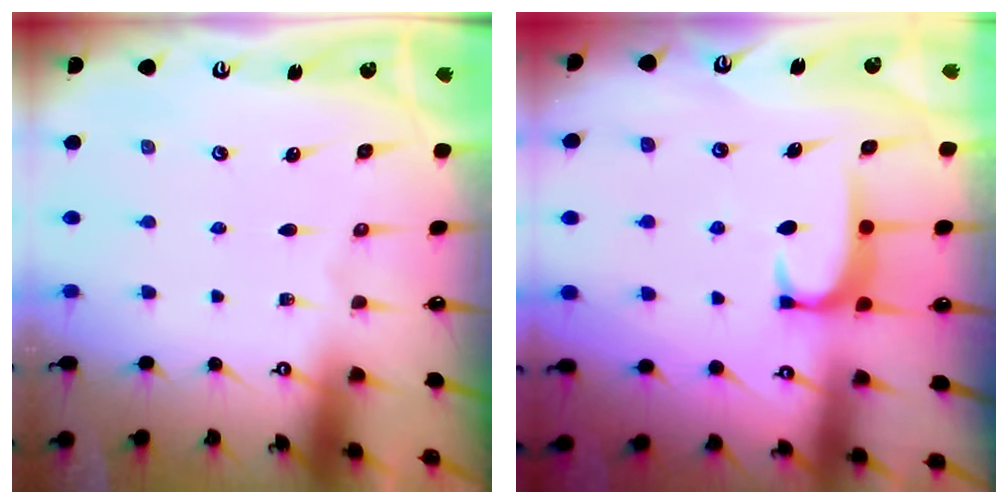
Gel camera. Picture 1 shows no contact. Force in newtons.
{"total": 1.9, "press": 1.8, "slide": 0.5}